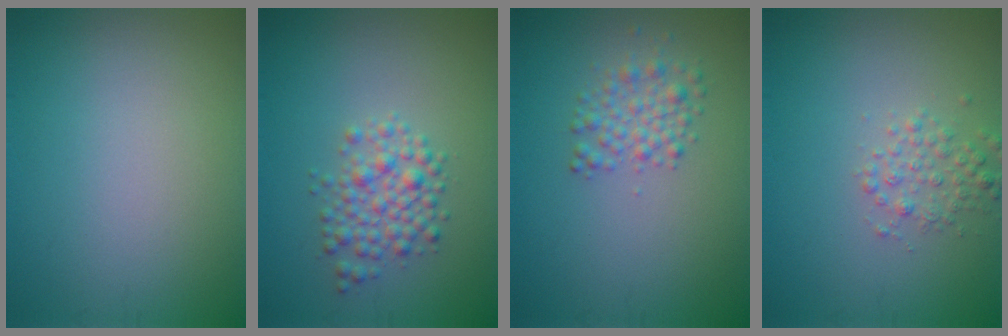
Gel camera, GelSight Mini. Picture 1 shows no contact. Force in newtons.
{"total": 3.0, "press": 3.0, "slide": 0.1}
{"total": 2.3, "press": 2.3, "slide": 0.0}
{"total": 2.0, "press": 2.0, "slide": 0.1}